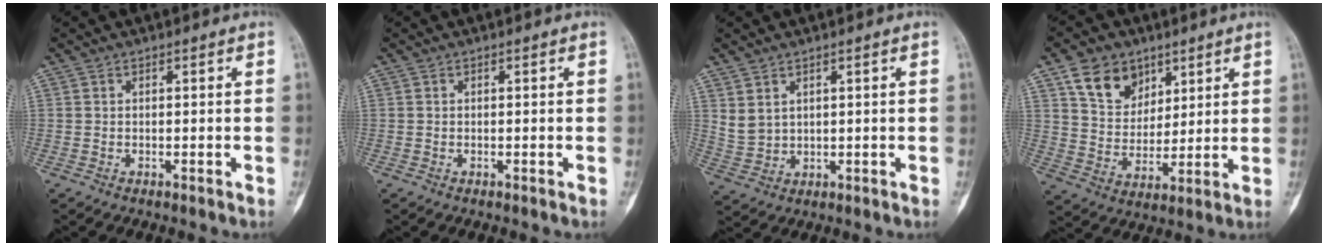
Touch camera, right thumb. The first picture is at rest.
{"total": 0.0}
{"total": 3.9, "force": [2.1, 2.7, 2.0], "torque": [-0.033, -0.014, 0.054]}
{"total": 10.9, "force": [6.2, 7.9, 4.4], "torque": [-0.049, -0.032, 0.116]}